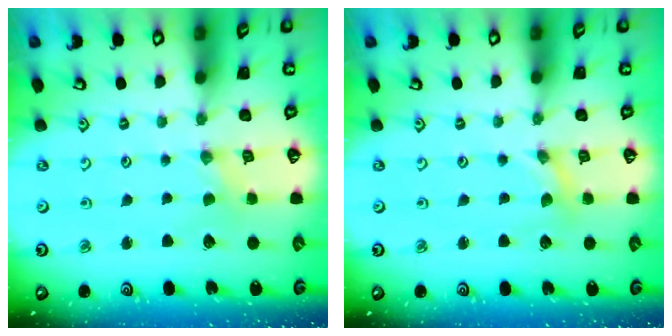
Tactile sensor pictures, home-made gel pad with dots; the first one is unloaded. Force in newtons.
{"total": 0.0}